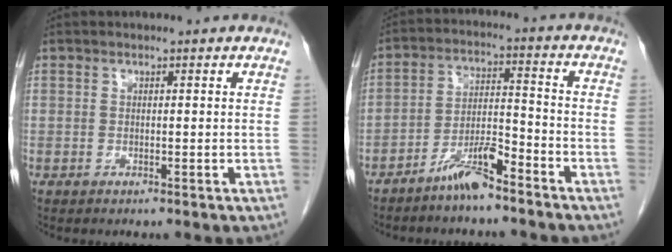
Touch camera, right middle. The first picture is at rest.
{"total": 6.8, "force": [-5.3, 1.1, 4.1], "torque": [-0.078, 0.004, -0.101]}